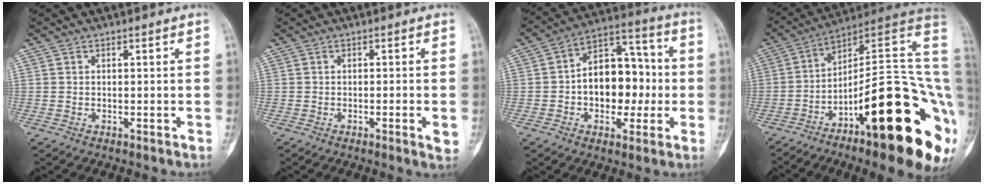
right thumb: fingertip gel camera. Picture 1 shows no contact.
{"total": 3.0, "force": [-1.0, 0.4, 2.8], "torque": [-0.049, -0.003, -0.014]}
{"total": 15.3, "force": [-1.1, 10.2, 11.4], "torque": [-0.123, 0.042, -0.020]}
{"total": 29.3, "force": [-6.8, 8.0, 27.4], "torque": [-0.309, 0.057, -0.097]}